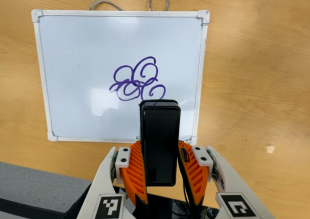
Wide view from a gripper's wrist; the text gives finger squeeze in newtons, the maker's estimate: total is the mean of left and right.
{"total": 5.3, "left": 3.7, "right": 6.9}